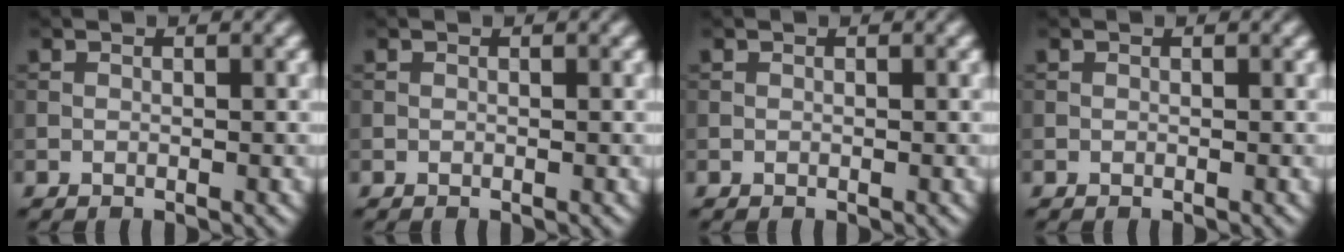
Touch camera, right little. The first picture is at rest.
{"total": 0.0}
{"total": 0.0}
{"total": 0.0}